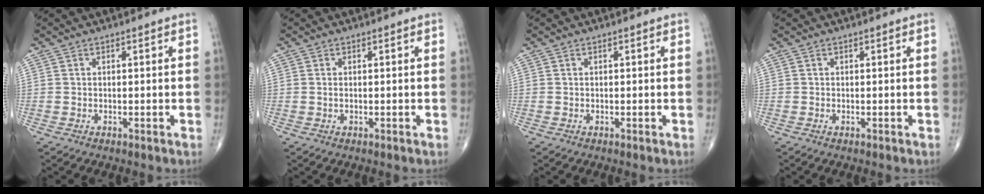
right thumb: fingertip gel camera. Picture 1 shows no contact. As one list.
[{"total": 0.6, "force": [0.1, 0.1, 0.6], "torque": [-0.018, 0.000, 0.005]}, {"total": 0.0}, {"total": 0.0}]